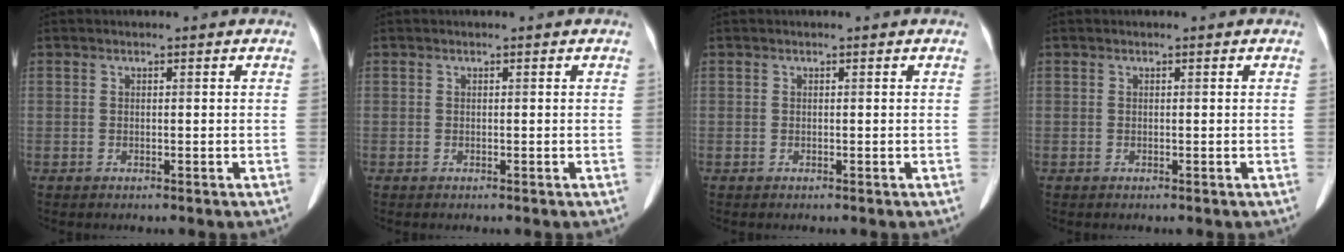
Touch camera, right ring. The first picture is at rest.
{"total": 0.0}
{"total": 0.0}
{"total": 0.0}